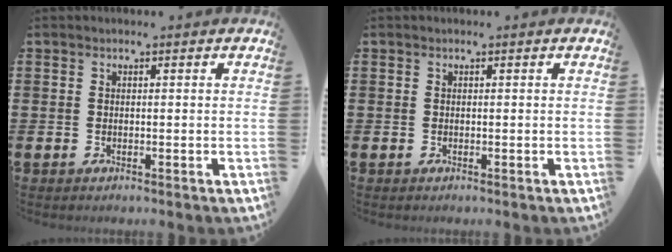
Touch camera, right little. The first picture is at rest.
{"total": 0.0}